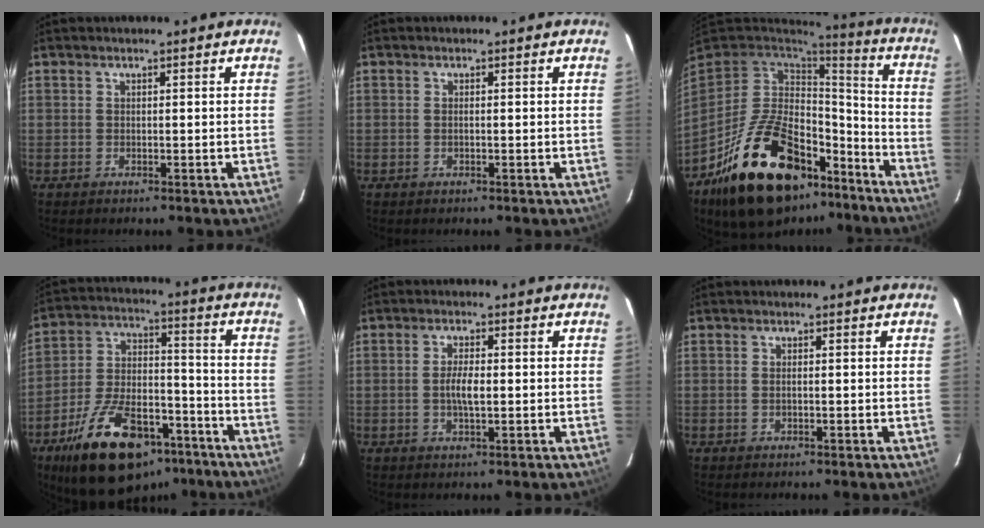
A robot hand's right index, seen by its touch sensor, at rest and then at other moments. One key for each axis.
{"total": 0.7, "fx": 0.0, "fy": 0.2, "fz": 0.6, "tx": -0.013, "ty": 0.001, "tz": -0.002}
{"total": 28.4, "fx": -17.1, "fy": 14.7, "fz": 17.3, "tx": -0.329, "ty": 0.011, "tz": -0.248}
{"total": 23.5, "fx": -14.9, "fy": 11.1, "fz": 14.4, "tx": -0.266, "ty": 0.002, "tz": -0.230}
{"total": 3.7, "fx": -0.4, "fy": 1.1, "fz": 3.6, "tx": -0.067, "ty": 0.001, "tz": -0.005}
{"total": 0.9, "fx": -0.1, "fy": 0.4, "fz": 0.8, "tx": -0.017, "ty": 0.001, "tz": -0.003}